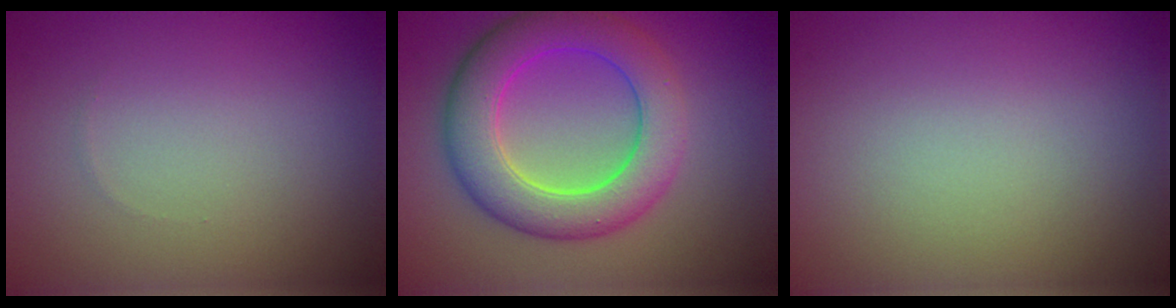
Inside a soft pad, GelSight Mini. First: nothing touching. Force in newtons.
{"total": 7.5, "press": 7.5, "slide": 0.2}
{"total": 0.0}